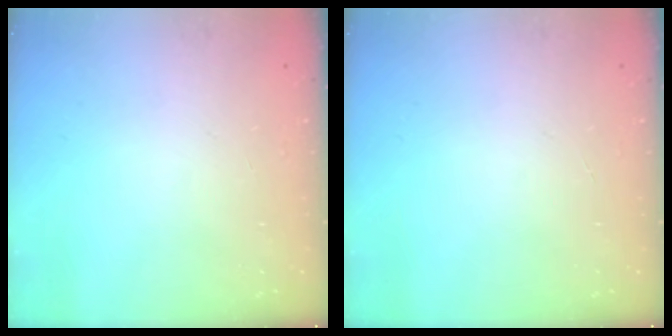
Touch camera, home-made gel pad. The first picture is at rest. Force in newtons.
{"total": 0.0}